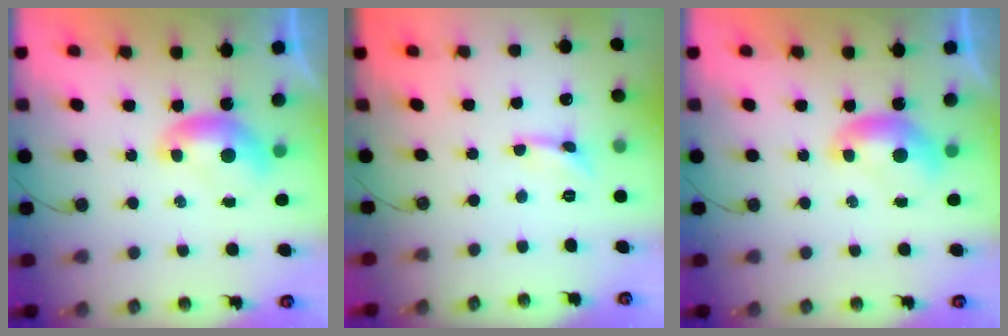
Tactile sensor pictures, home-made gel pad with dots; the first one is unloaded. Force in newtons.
{"total": 0.0}
{"total": 0.0}